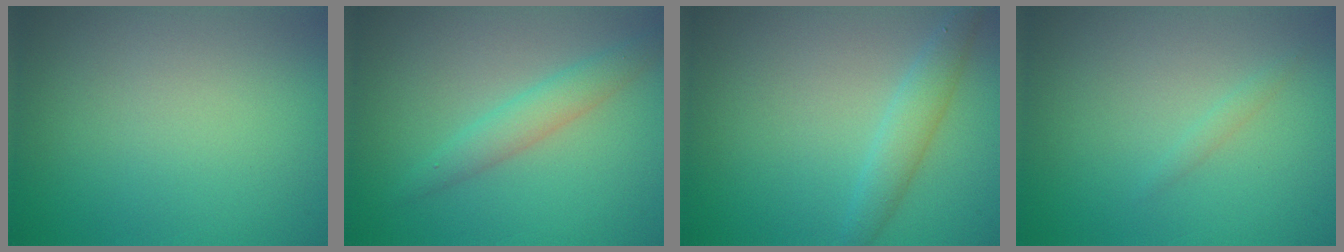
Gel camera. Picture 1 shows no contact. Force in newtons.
{"total": 2.5, "press": 2.5, "slide": 0.2}
{"total": 2.3, "press": 2.3, "slide": 0.1}
{"total": 0.6, "press": 0.6, "slide": 0.0}